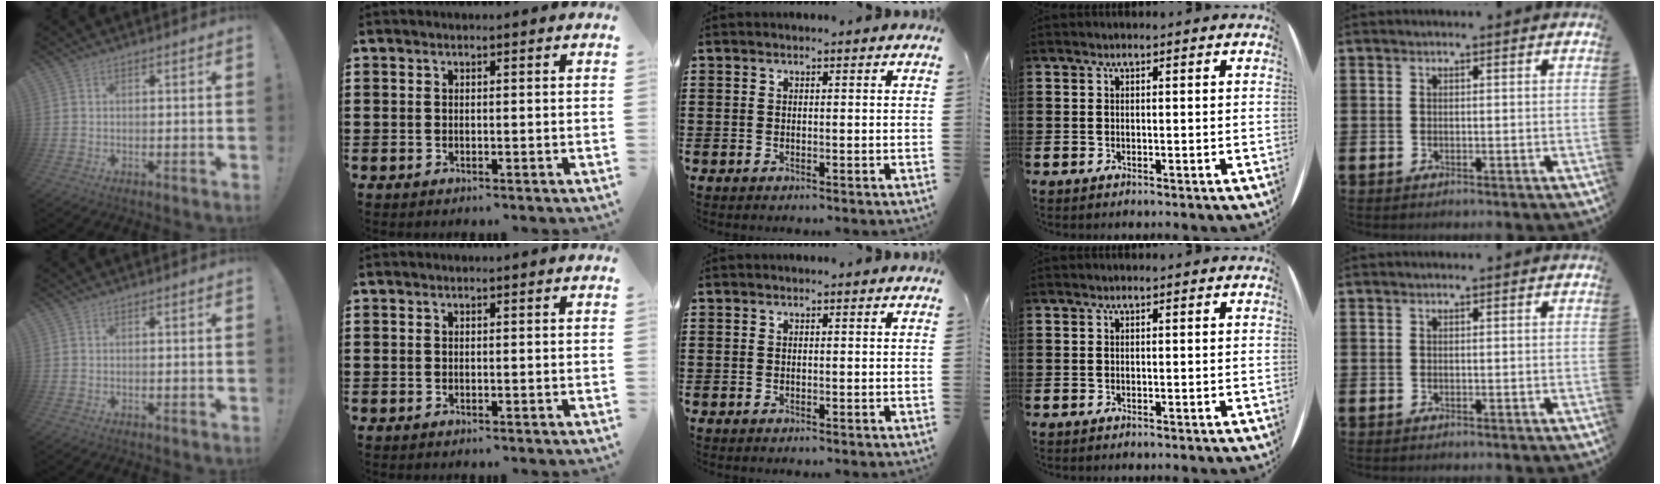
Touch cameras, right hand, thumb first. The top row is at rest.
{}